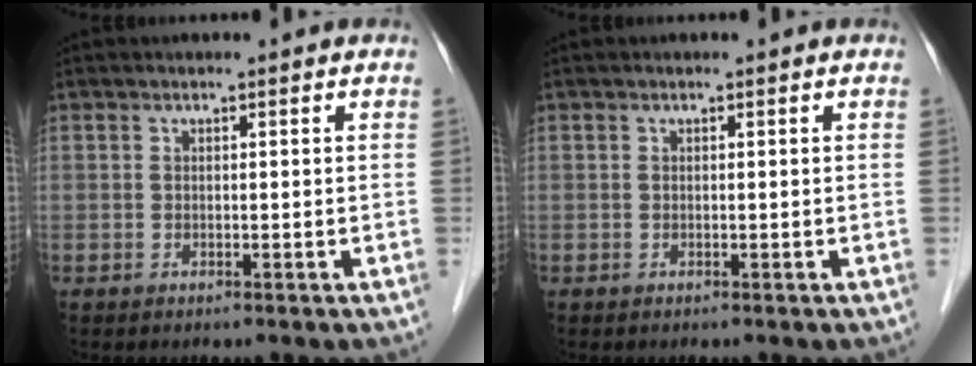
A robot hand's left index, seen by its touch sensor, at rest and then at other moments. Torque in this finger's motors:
{"motor_torque": [0.00, 0.00, 0.01, 0.00]}